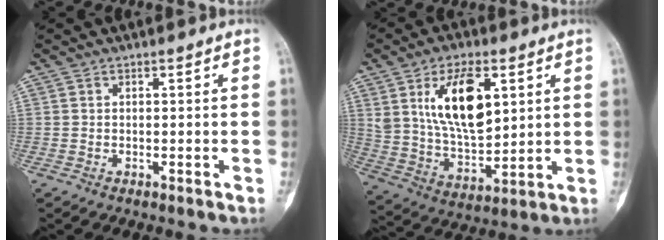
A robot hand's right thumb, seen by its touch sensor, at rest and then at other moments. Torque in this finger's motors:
{"motor_torque": [0.81, 2.59, 0.92, 0.00, 0.13]}